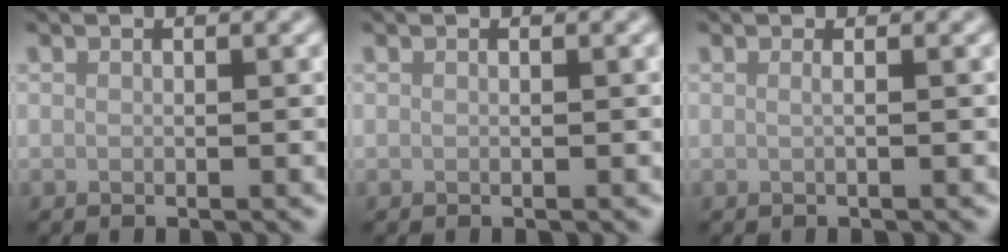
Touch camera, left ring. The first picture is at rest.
{"total": 0.0}
{"total": 1.2, "force": [0.2, 0.5, 1.0], "torque": [-0.011, -0.005, -0.012]}